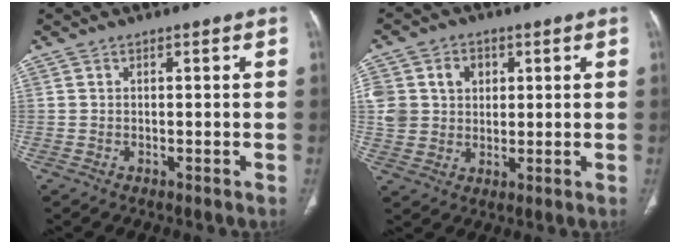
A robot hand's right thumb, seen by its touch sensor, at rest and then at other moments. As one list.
[{"total": 11.5, "force": [2.9, 9.8, 5.4], "torque": [-0.099, 0.005, 0.062]}]